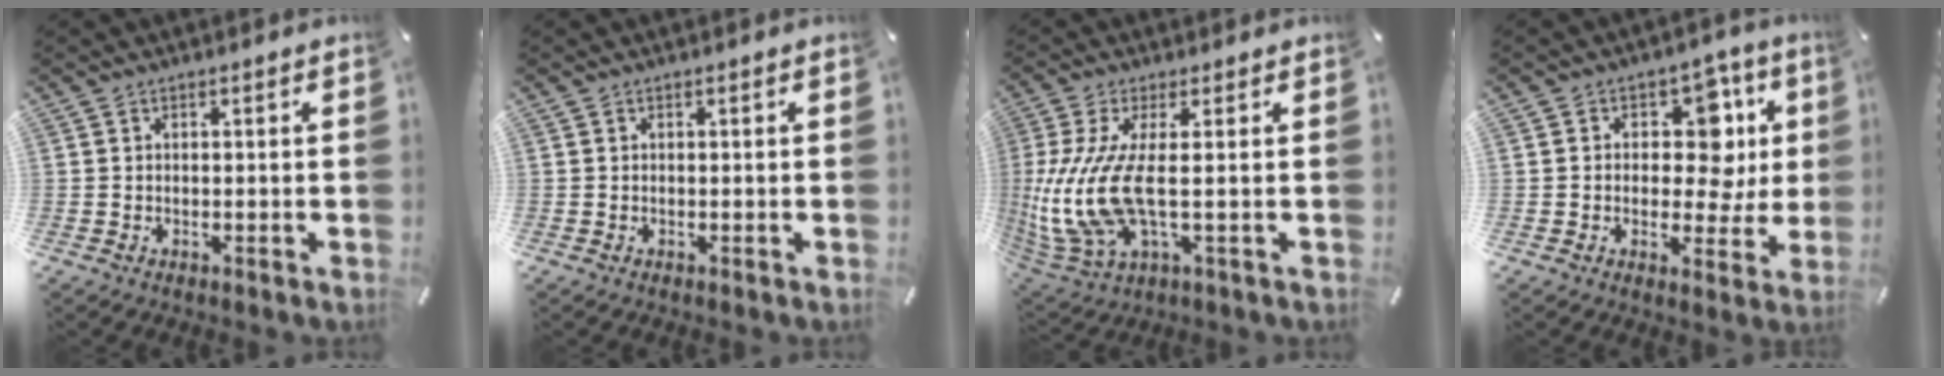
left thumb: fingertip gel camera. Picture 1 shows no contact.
{"total": 0.0}
{"total": 13.6, "force": [0.4, 4.0, 13.0], "torque": [-0.299, -0.031, 0.004]}
{"total": 13.5, "force": [3.0, 9.3, 9.4], "torque": [-0.118, -0.015, 0.052]}